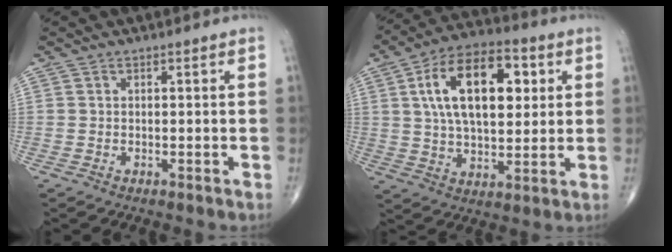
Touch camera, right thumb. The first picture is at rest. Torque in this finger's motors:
{"motor_torque": [0.42, 3.65, 1.52, 0.41, 0.49]}